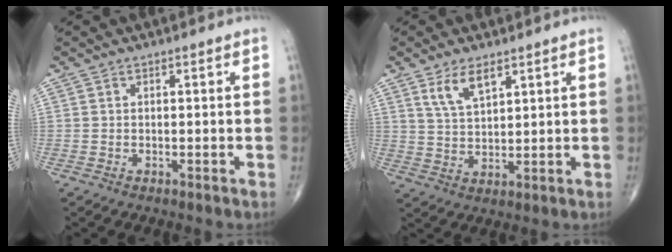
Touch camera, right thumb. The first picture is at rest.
{"total": 5.9, "force": [3.5, 2.4, 4.1], "torque": [-0.070, -0.021, 0.072]}